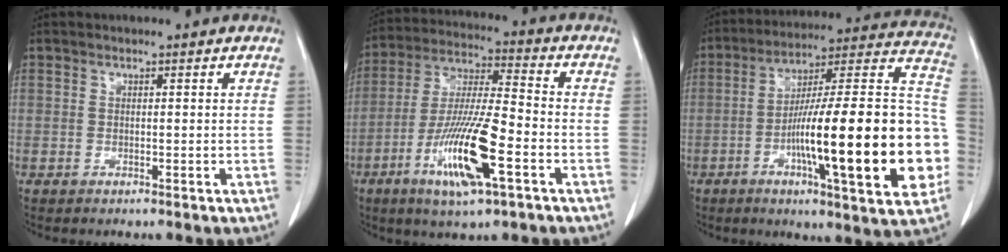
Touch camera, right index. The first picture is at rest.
{"total": 14.9, "force": [-5.9, 1.8, 13.5], "torque": [-0.266, -0.017, -0.107]}
{"total": 28.1, "force": [-5.9, 3.1, 27.3], "torque": [-0.335, 0.010, -0.096]}